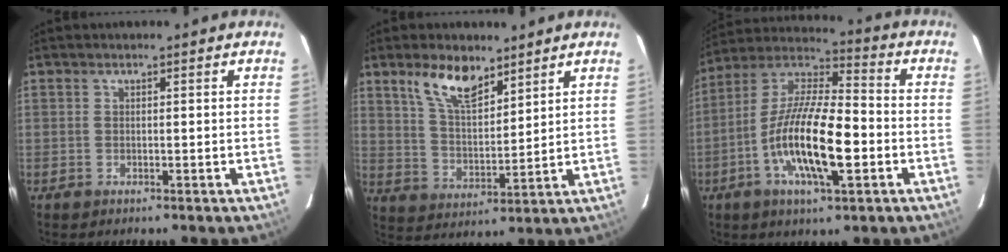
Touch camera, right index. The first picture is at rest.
{"total": 9.7, "force": [6.6, 4.0, 5.9], "torque": [-0.105, 0.005, 0.129]}
{"total": 17.2, "force": [-4.8, 5.1, 15.7], "torque": [-0.305, -0.007, -0.096]}